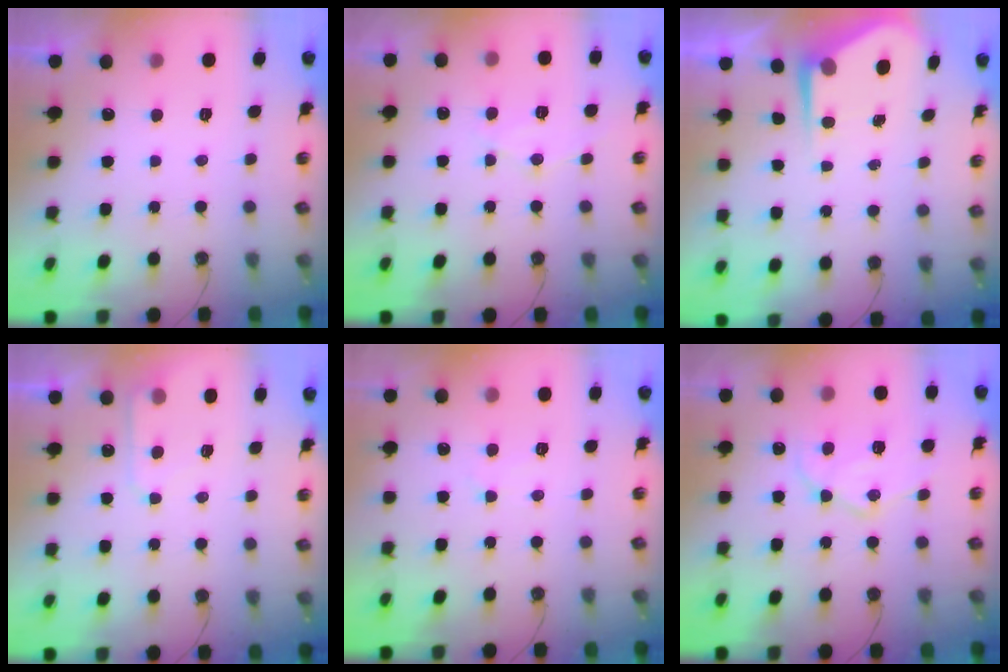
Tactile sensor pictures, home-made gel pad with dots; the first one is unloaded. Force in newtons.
{"total": 9.1, "press": 9.1, "slide": 0.6}
{"total": 5.0, "press": 5.0, "slide": 0.3}
{"total": 5.4, "press": 5.4, "slide": 0.6}
{"total": 7.4, "press": 7.3, "slide": 0.8}
{"total": 13.8, "press": 13.7, "slide": 1.0}